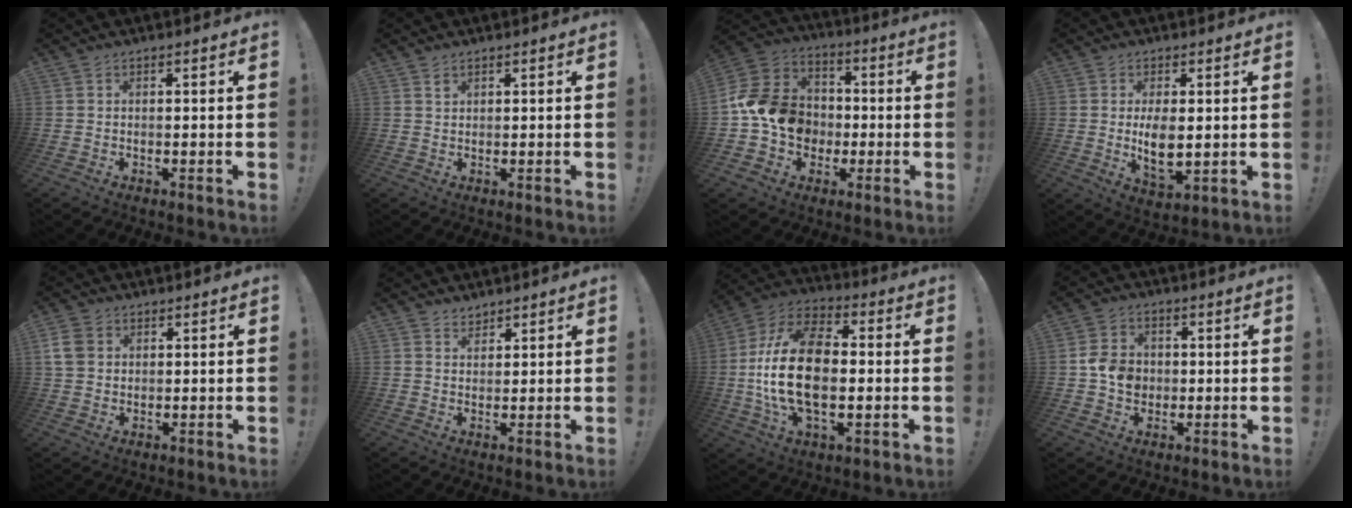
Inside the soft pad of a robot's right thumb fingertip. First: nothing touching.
{"total": 1.0, "force": [0.7, 0.6, 0.3], "torque": [0.007, -0.006, 0.011]}
{"total": 15.4, "force": [-1.8, 13.2, 7.7], "torque": [-0.131, 0.024, -0.024]}
{"total": 7.8, "force": [0.5, 4.5, 6.4], "torque": [-0.092, -0.015, 0.009]}
{"total": 6.7, "force": [2.0, 5.3, 3.7], "torque": [-0.076, 0.001, 0.041]}
{"total": 3.1, "force": [2.6, 1.6, 0.1], "torque": [0.006, -0.015, 0.047]}
{"total": 21.5, "force": [-1.6, 12.8, 17.2], "torque": [-0.307, 0.005, -0.026]}
{"total": 9.0, "force": [-0.3, 7.7, 4.5], "torque": [-0.084, 0.008, -0.004]}